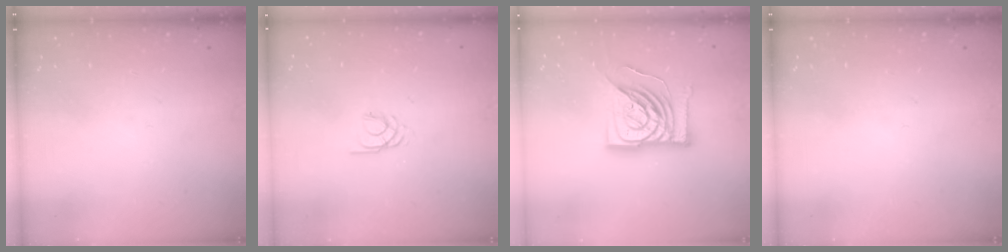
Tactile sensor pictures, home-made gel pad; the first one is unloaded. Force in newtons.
{"total": 1.7, "press": 1.7, "slide": 0.3}
{"total": 18.1, "press": 18.0, "slide": 2.4}
{"total": 0.0}